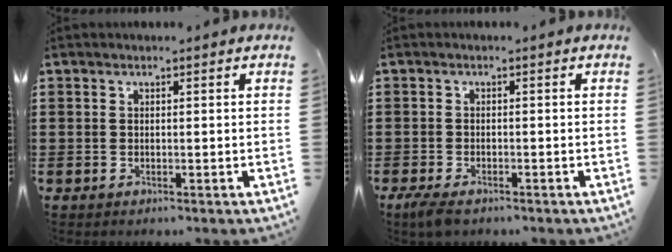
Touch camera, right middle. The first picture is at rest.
{"total": 1.8, "force": [-1.4, 0.5, 1.1], "torque": [-0.034, -0.005, -0.032]}